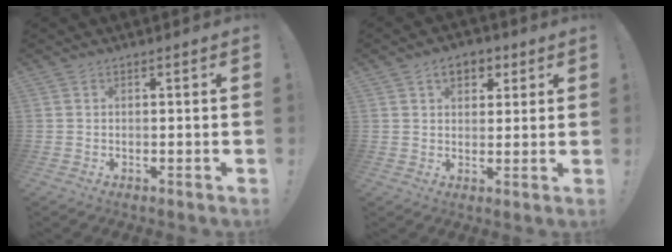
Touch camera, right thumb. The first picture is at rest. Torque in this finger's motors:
{"motor_torque": [0.83, 1.05, 0.51, 0.24, 0.00]}